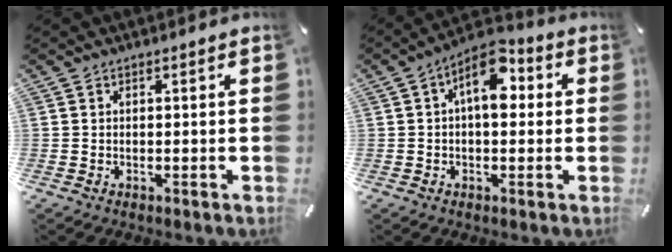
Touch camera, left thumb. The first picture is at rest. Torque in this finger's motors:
{"motor_torque": [0.23, 0.47, 0.45, -0.38, 0.27]}